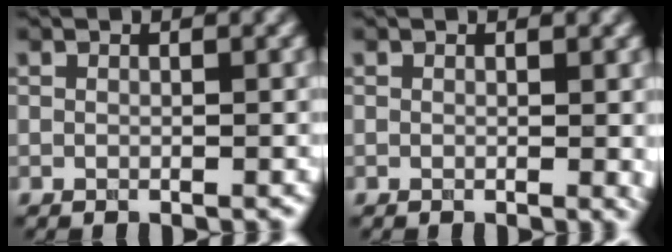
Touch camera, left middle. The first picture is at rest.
{"total": 1.1, "force": [0.1, 0.2, 1.1], "torque": [-0.012, -0.003, 0.001]}